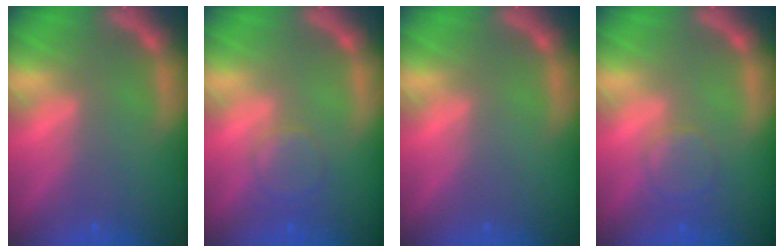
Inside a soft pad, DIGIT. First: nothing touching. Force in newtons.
{"total": 2.9}
{"total": 0.0}
{"total": 2.9}